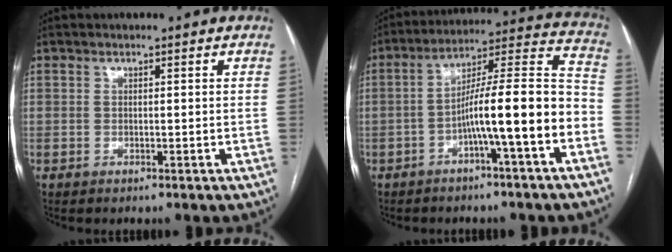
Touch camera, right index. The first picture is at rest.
{"total": 14.0, "force": [-5.0, 0.1, 13.1], "torque": [-0.199, 0.034, -0.079]}